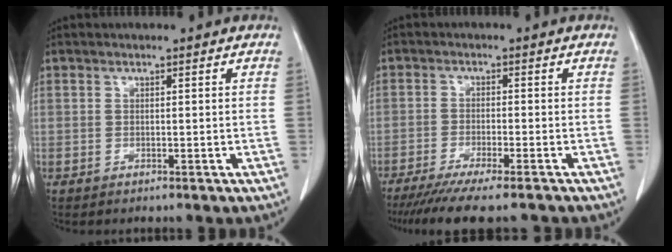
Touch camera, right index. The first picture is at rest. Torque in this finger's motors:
{"motor_torque": [0.92, -0.91, 0.43, 0.12]}